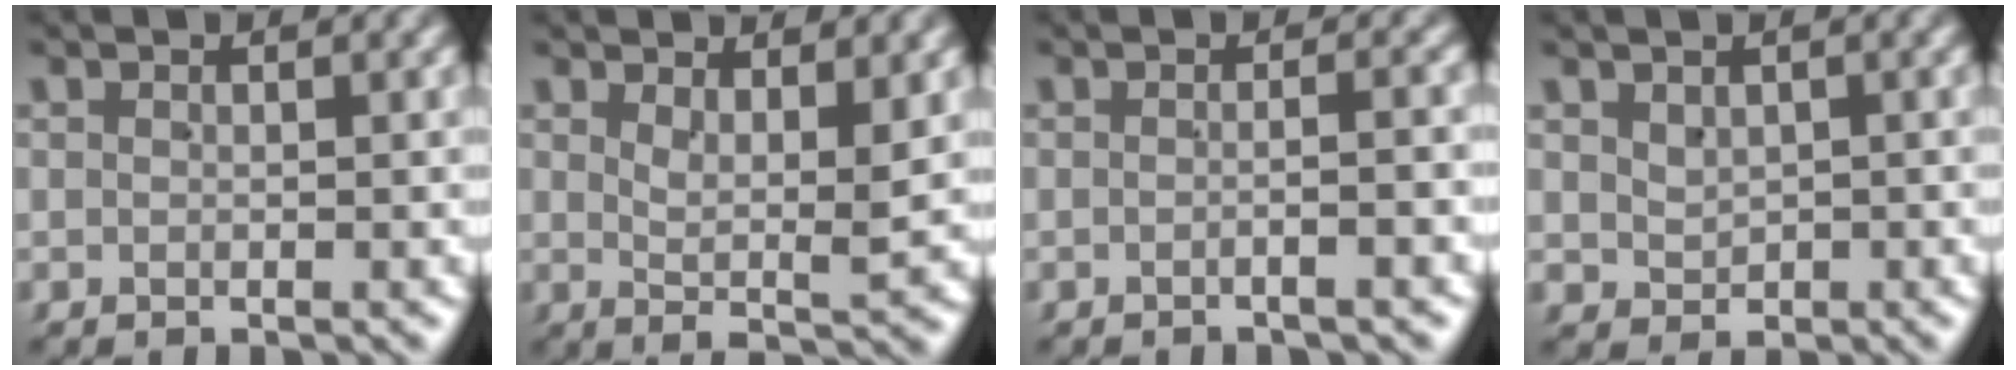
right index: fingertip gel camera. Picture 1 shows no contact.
{"total": 2.9, "force": [1.4, 0.3, 2.5], "torque": [-0.047, -0.017, 0.029]}
{"total": 1.4, "force": [-0.8, -0.4, 1.1], "torque": [-0.017, 0.002, -0.018]}
{"total": 1.4, "force": [0.5, 1.1, 0.5], "torque": [-0.001, -0.008, 0.024]}